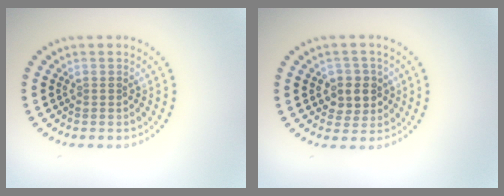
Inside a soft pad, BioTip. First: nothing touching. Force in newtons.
{"total": 2.8, "press": 2.7, "slide": 0.8}